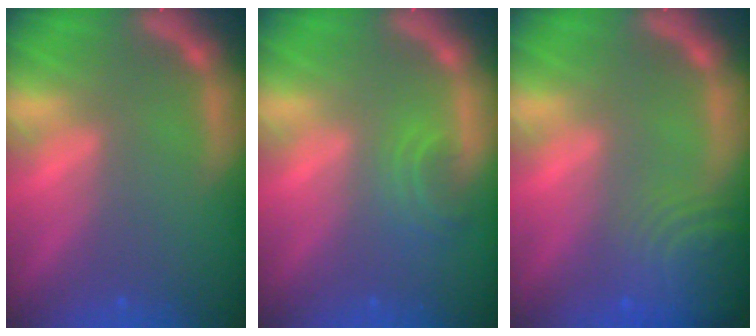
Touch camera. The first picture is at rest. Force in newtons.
{"total": 2.4}
{"total": 7.4}